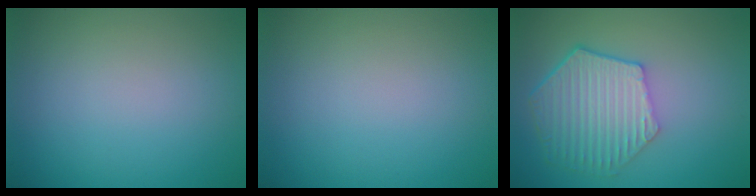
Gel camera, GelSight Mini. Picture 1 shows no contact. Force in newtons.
{"total": 0.0}
{"total": 6.3, "press": 4.8, "slide": 4.0}